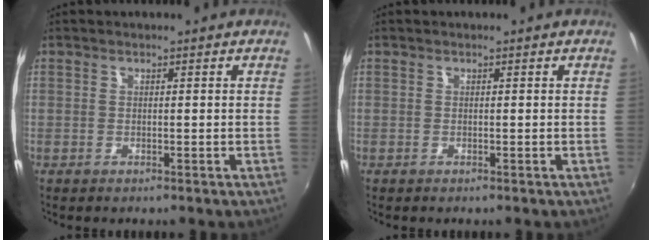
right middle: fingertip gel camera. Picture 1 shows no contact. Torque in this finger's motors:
{"motor_torque": [-0.08, 0.06, 0.00, 0.00]}